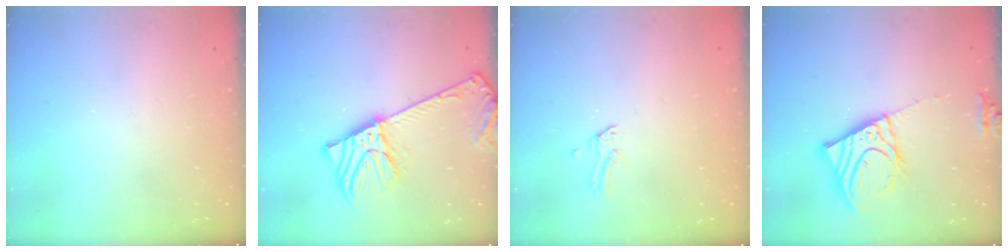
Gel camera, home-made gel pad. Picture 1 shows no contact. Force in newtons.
{"total": 12.7, "press": 12.5, "slide": 2.6}
{"total": 0.0}
{"total": 13.5, "press": 13.3, "slide": 2.4}